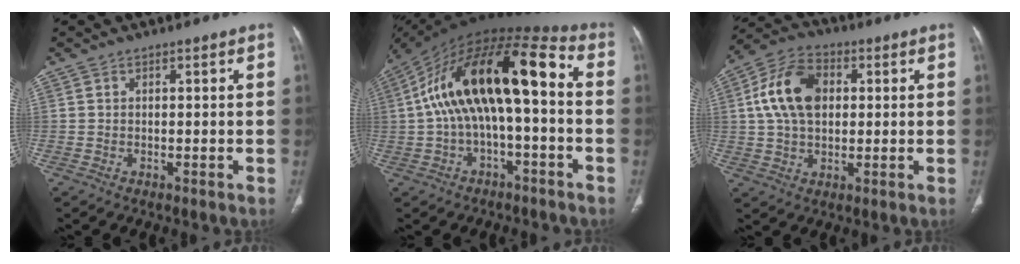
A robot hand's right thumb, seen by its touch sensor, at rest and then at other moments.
{"total": 21.2, "force": [0.3, 8.9, 19.2], "torque": [-0.335, 0.066, -0.002]}
{"total": 12.9, "force": [2.1, 8.6, 9.4], "torque": [-0.166, 0.016, 0.032]}